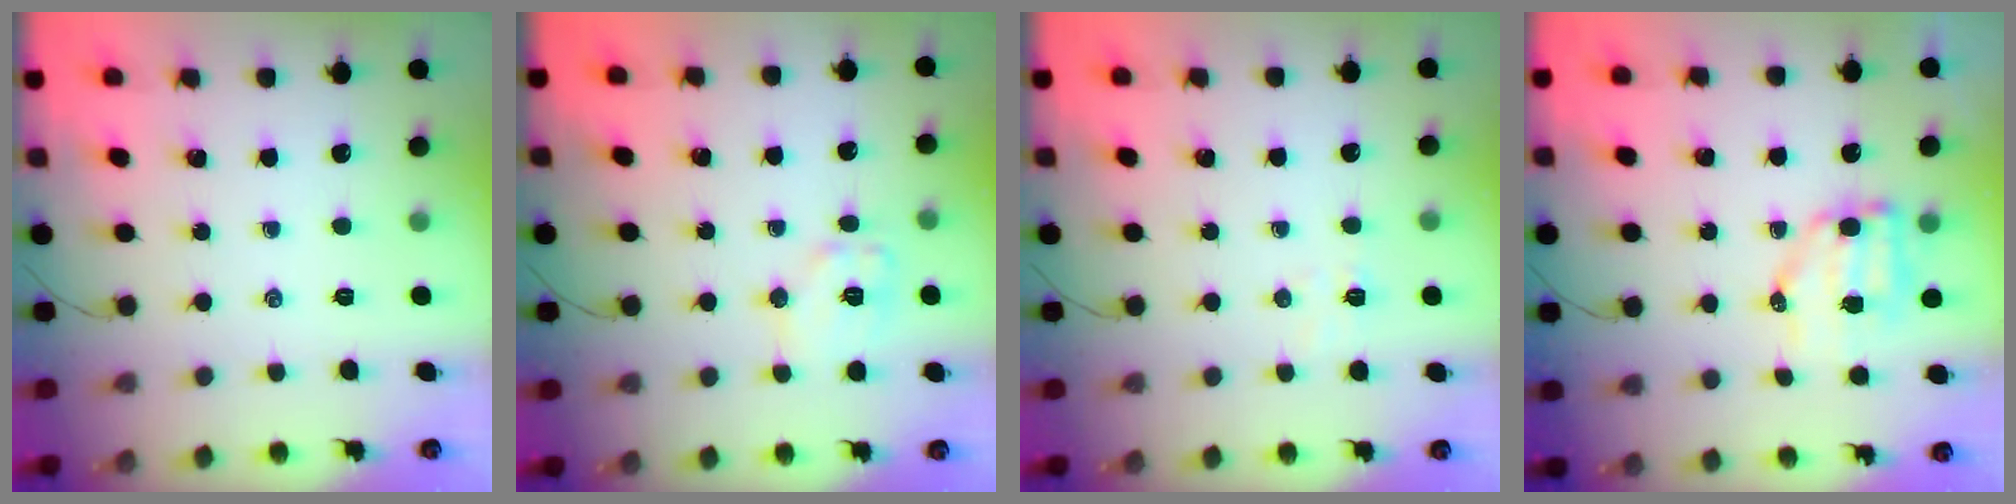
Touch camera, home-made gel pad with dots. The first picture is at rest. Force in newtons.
{"total": 9.5, "press": 9.5, "slide": 0.4}
{"total": 4.4, "press": 4.2, "slide": 1.0}
{"total": 7.6, "press": 7.5, "slide": 1.2}